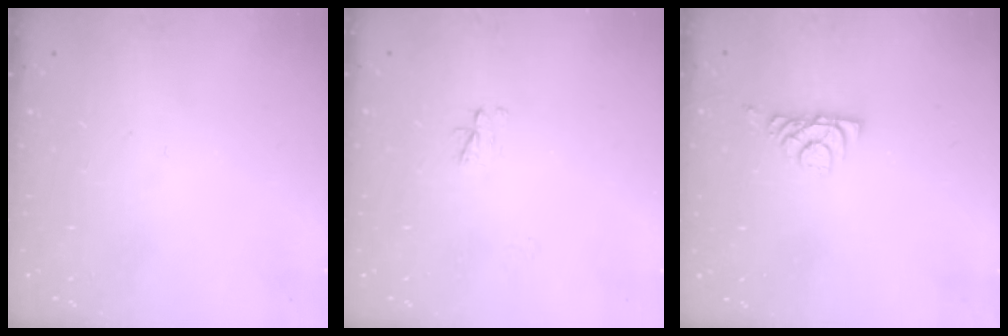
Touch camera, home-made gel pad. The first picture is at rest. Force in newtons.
{"total": 3.0, "press": 3.0, "slide": 0.4}
{"total": 6.0, "press": 6.0, "slide": 0.8}